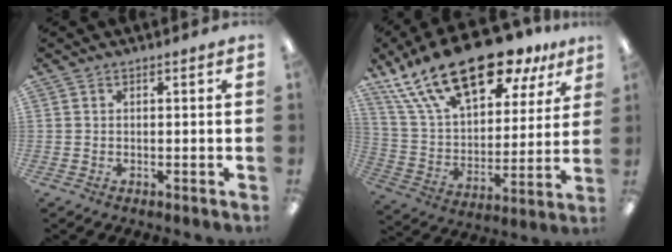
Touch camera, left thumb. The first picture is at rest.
{"total": 26.0, "force": [17.5, 10.9, 15.8], "torque": [-0.285, -0.100, 0.302]}